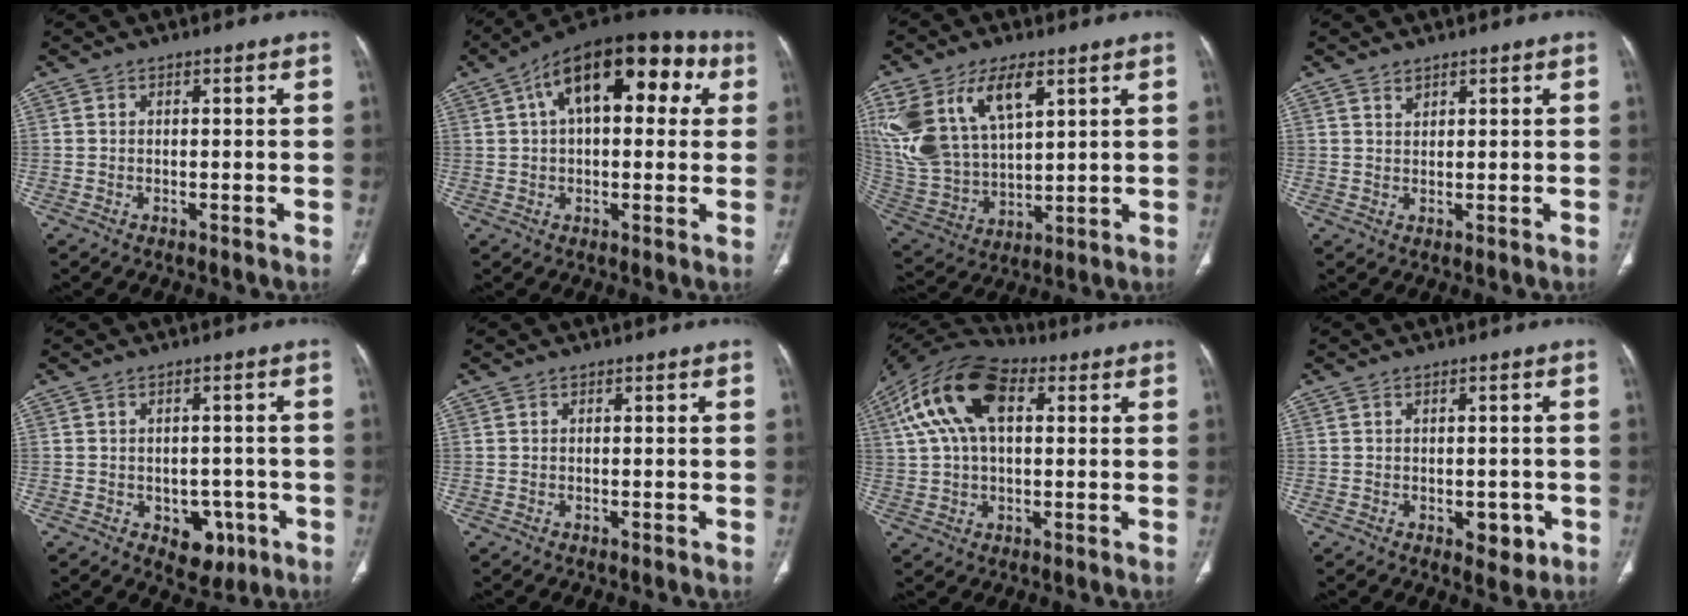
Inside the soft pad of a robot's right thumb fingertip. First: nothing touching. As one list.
[{"total": 20.4, "force": [6.7, 10.4, 16.3], "torque": [-0.211, 0.040, 0.094]}, {"total": 20.5, "force": [9.0, 10.9, 14.9], "torque": [-0.312, -0.021, 0.184]}, {"total": 1.5, "force": [1.2, 0.7, 0.4], "torque": [0.000, -0.009, 0.021]}, {"total": 6.2, "force": [-2.4, 4.4, 3.7], "torque": [-0.014, 0.011, -0.022]}, {"total": 0.0}, {"total": 16.5, "force": [5.0, 9.0, 12.9], "torque": [-0.245, 0.031, 0.083]}, {"total": 3.9, "force": [-1.2, 2.4, 2.8], "torque": [-0.013, 0.000, -0.008]}]